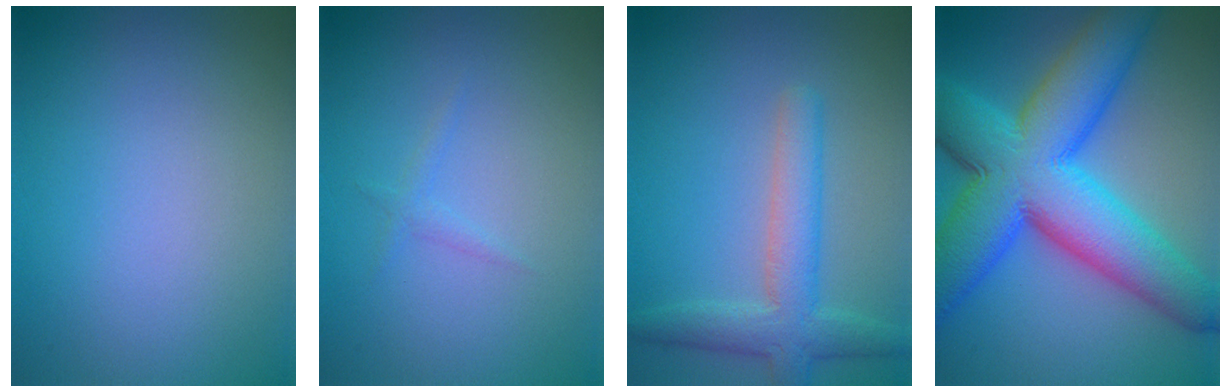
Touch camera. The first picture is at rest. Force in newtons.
{"total": 0.8, "press": 0.8, "slide": 0.0}
{"total": 4.1, "press": 4.1, "slide": 0.2}
{"total": 13.9, "press": 13.9, "slide": 0.2}